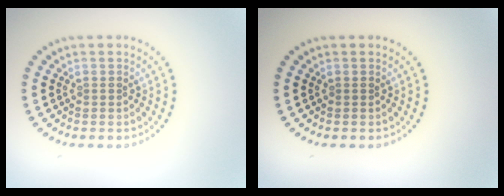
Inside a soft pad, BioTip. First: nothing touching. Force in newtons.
{"total": 0.0}